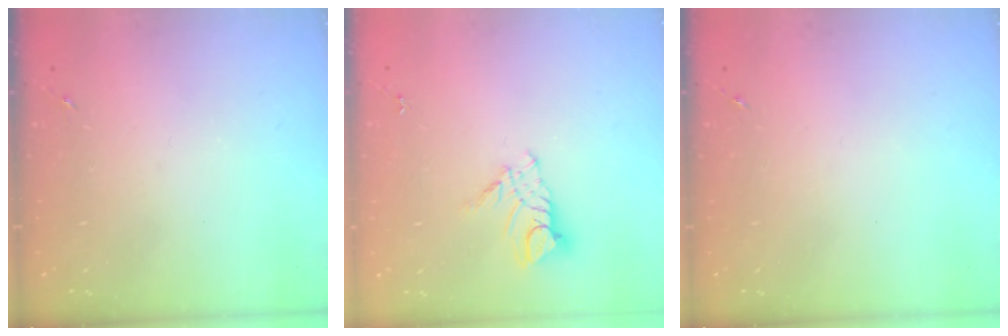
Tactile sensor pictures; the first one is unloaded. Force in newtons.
{"total": 8.9, "press": 8.9, "slide": 0.8}
{"total": 0.0}